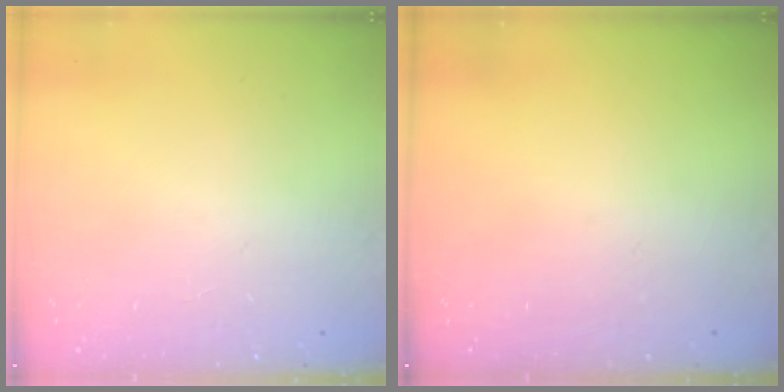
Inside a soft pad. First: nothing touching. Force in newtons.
{"total": 0.0}